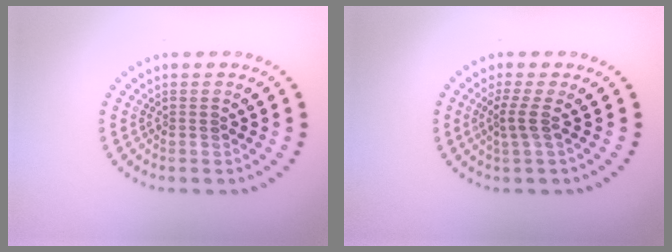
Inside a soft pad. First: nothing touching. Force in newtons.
{"total": 1.9, "press": 1.2, "slide": 1.4}